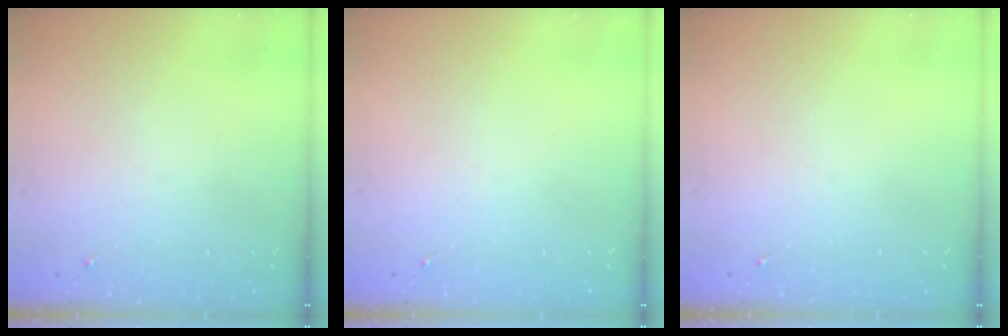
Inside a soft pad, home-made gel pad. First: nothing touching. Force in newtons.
{"total": 0.0}
{"total": 0.0}